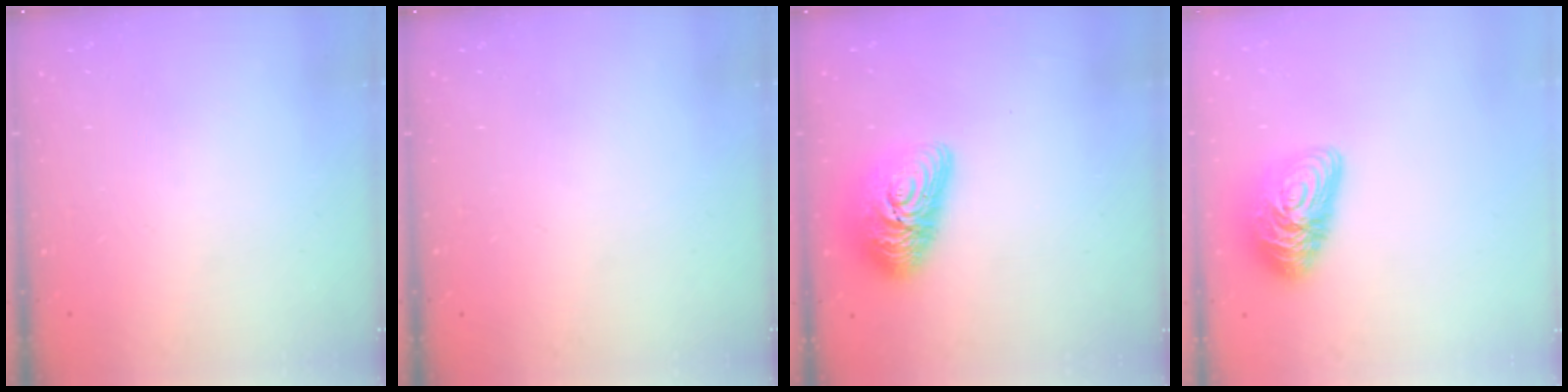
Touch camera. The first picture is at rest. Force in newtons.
{"total": 0.0}
{"total": 14.6, "press": 14.5, "slide": 1.1}
{"total": 13.2, "press": 13.2, "slide": 0.9}